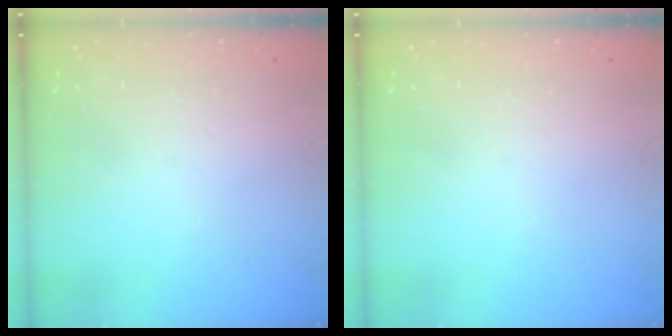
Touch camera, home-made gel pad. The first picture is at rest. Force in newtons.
{"total": 0.0}